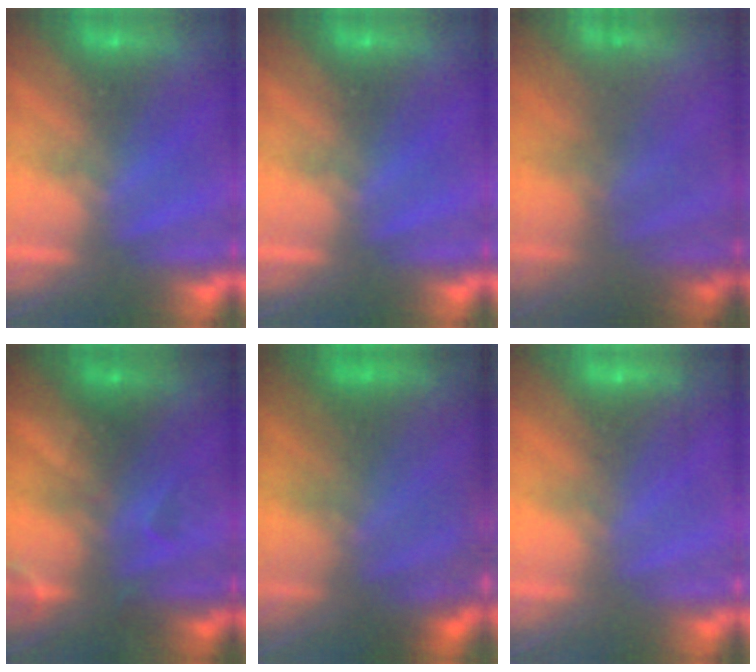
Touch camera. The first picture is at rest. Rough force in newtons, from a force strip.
{"total": 0.0}
{"total": 2.3}
{"total": 2.4}
{"total": 7.3}
{"total": 2.3}